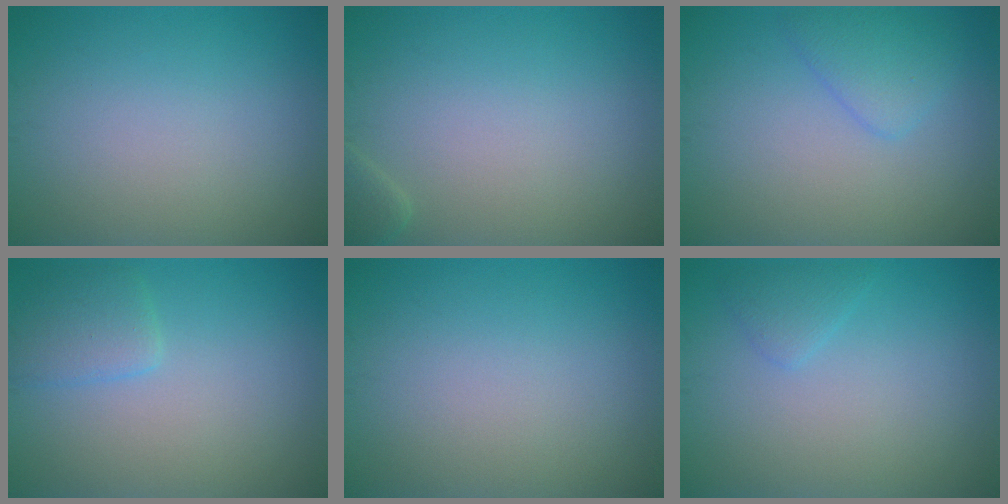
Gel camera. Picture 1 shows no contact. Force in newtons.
{"total": 1.2, "press": 1.2, "slide": 0.2}
{"total": 2.3, "press": 2.3, "slide": 0.2}
{"total": 2.1, "press": 2.1, "slide": 0.2}
{"total": 0.0}
{"total": 1.3, "press": 1.3, "slide": 0.1}